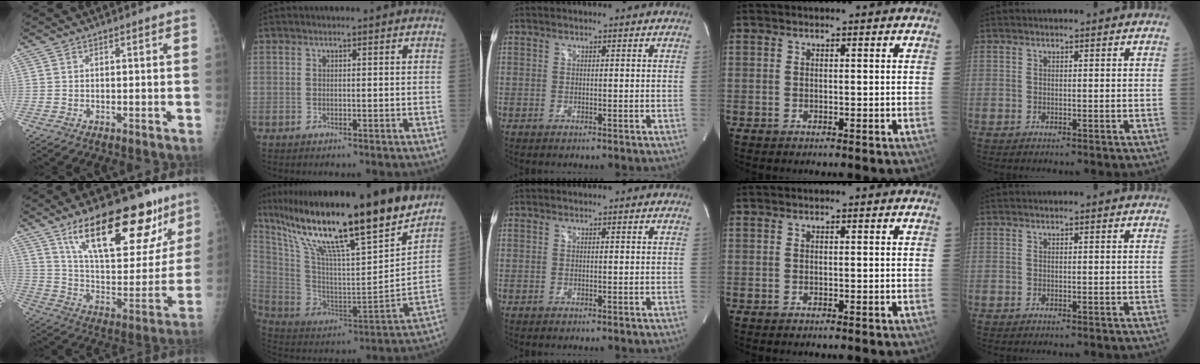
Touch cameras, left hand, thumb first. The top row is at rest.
{"thumb": {"total": 26.4, "force": [16.1, 10.4, 18.2], "torque": [-0.221, -0.053, 0.256]}, "index": {"total": 24.7, "force": [19.7, 1.0, 14.9], "torque": [-0.262, -0.022, 0.329]}}